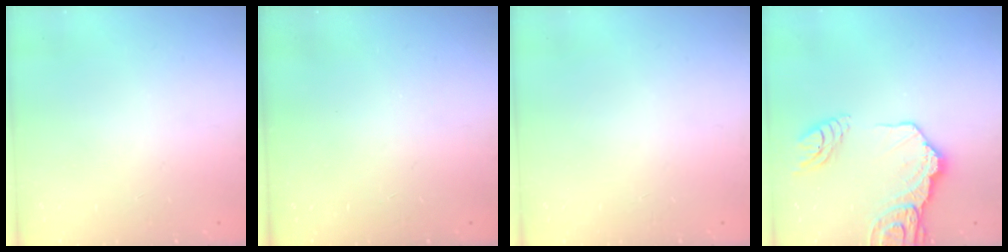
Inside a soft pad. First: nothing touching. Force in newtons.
{"total": 0.0}
{"total": 0.0}
{"total": 17.1, "press": 17.0, "slide": 2.2}